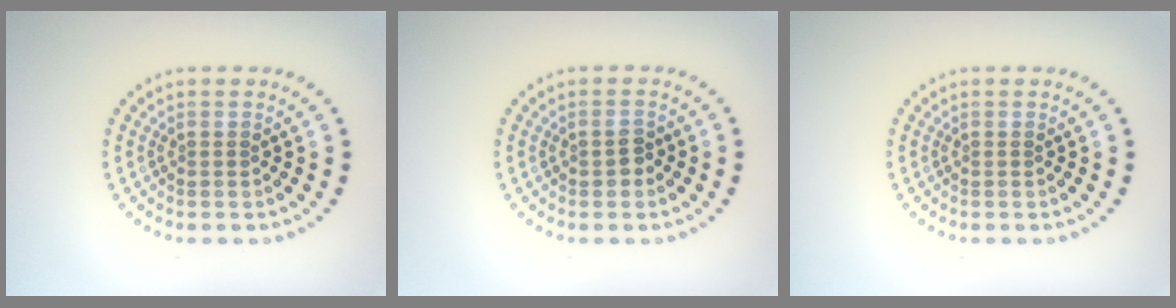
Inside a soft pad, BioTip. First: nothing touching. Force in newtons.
{"total": 1.3, "press": 1.3, "slide": 0.1}
{"total": 0.0}